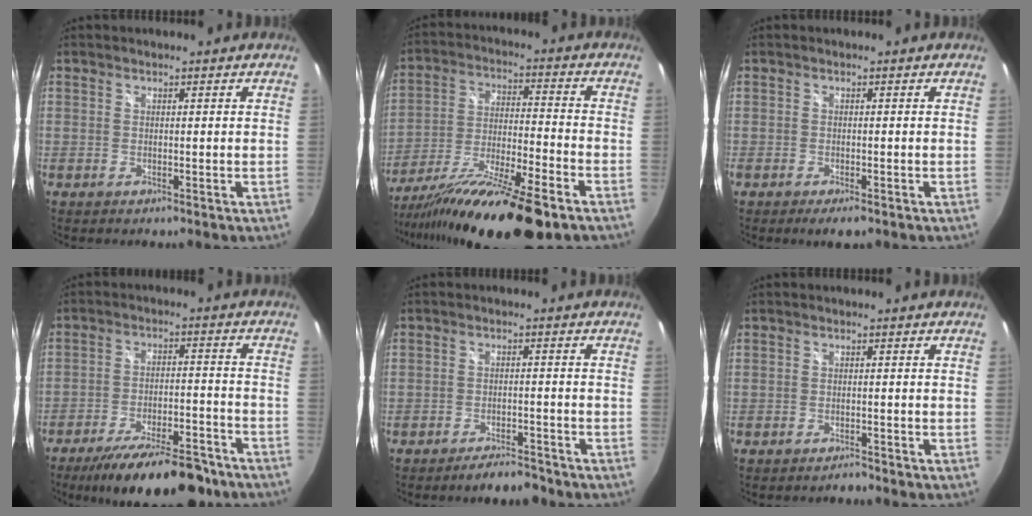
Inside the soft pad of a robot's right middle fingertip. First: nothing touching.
{"total": 21.6, "force": [-15.9, 2.3, 14.4], "torque": [-0.266, -0.046, -0.267]}
{"total": 2.8, "force": [-1.8, 0.9, 1.8], "torque": [-0.037, -0.012, -0.029]}
{"total": 18.3, "force": [-14.7, 4.7, 9.8], "torque": [-0.172, -0.021, -0.211]}
{"total": 4.8, "force": [-4.2, 1.4, 1.9], "torque": [-0.040, 0.005, -0.059]}
{"total": 1.2, "force": [-1.2, 0.2, 0.0], "torque": [-0.003, -0.002, -0.020]}